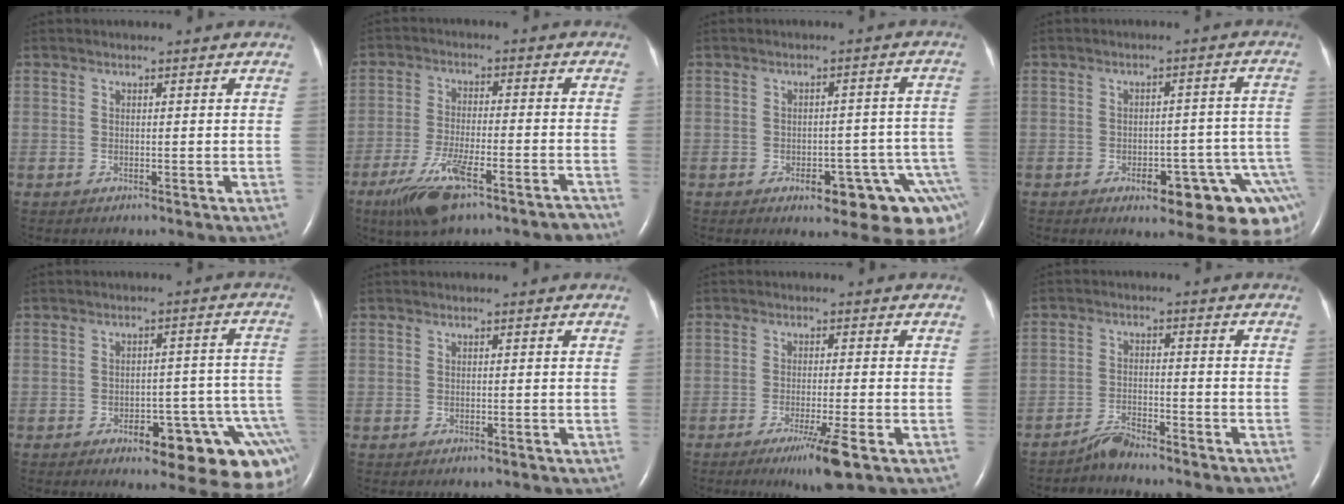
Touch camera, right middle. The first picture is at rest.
{"total": 11.3, "force": [-7.9, 2.1, 7.8], "torque": [-0.138, -0.014, -0.132]}
{"total": 13.3, "force": [-7.6, 4.7, 9.9], "torque": [-0.035, 0.028, -0.084]}
{"total": 15.3, "force": [-8.5, 5.0, 11.7], "torque": [-0.048, 0.033, -0.096]}
{"total": 16.3, "force": [-9.0, 5.1, 12.6], "torque": [-0.053, 0.038, -0.103]}
{"total": 0.0}
{"total": 5.6, "force": [-3.1, -0.4, 4.7], "torque": [-0.084, -0.018, -0.052]}
{"total": 3.9, "force": [-3.8, 0.2, 1.0], "torque": [-0.023, -0.011, -0.067]}